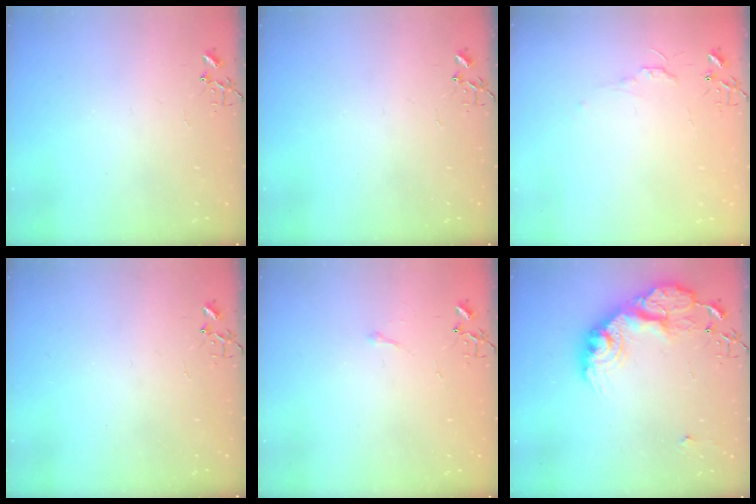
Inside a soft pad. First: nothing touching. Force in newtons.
{"total": 0.0}
{"total": 4.9, "press": 4.8, "slide": 0.7}
{"total": 0.0}
{"total": 3.1, "press": 3.1, "slide": 0.5}
{"total": 21.7, "press": 21.7, "slide": 1.6}